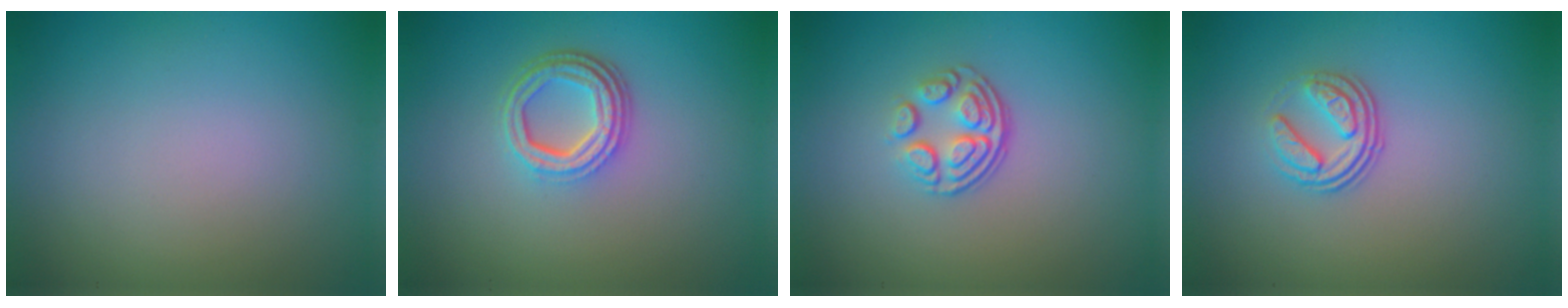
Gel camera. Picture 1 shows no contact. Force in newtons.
{"total": 4.3, "press": 3.3, "slide": 2.8}
{"total": 3.6, "press": 2.5, "slide": 2.6}
{"total": 3.3, "press": 2.3, "slide": 2.4}